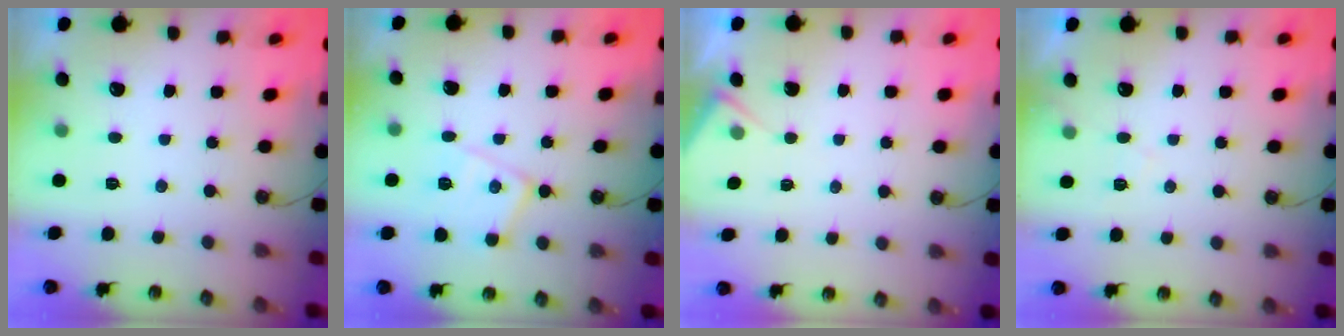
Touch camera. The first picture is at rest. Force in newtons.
{"total": 12.4, "press": 12.4, "slide": 0.8}
{"total": 4.9, "press": 4.9, "slide": 0.5}
{"total": 5.7, "press": 5.6, "slide": 0.9}